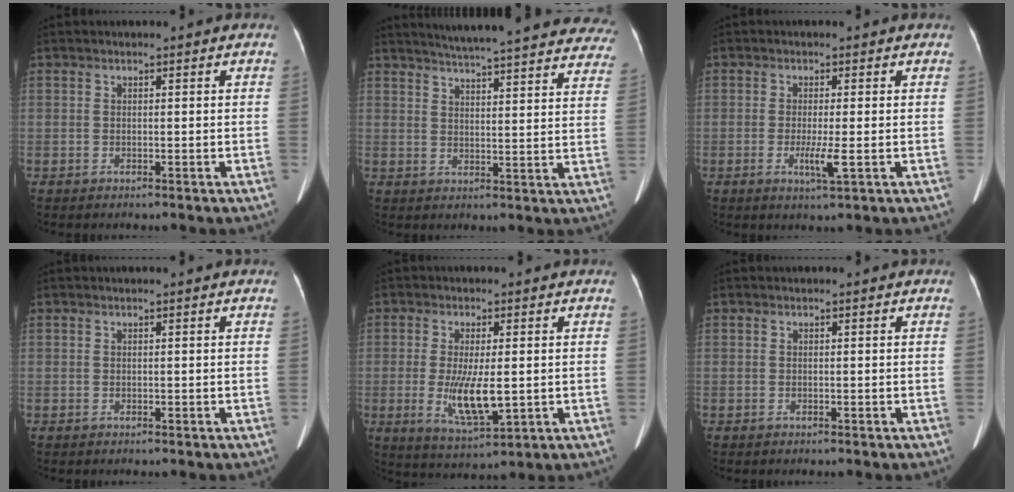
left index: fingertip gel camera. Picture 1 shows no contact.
{"total": 29.7, "force": [26.9, 4.0, 12.1], "torque": [-0.182, -0.058, 0.312]}
{"total": 3.3, "force": [-0.8, 0.0, 3.2], "torque": [-0.062, -0.008, -0.013]}
{"total": 0.0}
{"total": 7.8, "force": [-0.7, 2.0, 7.5], "torque": [-0.147, -0.021, -0.006]}
{"total": 0.0}